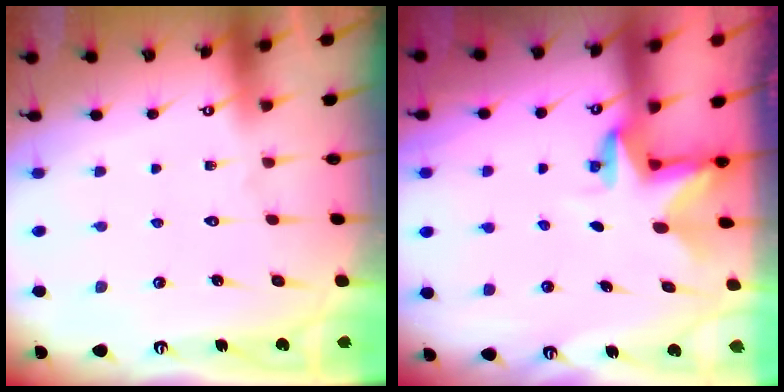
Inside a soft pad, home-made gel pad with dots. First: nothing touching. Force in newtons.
{"total": 2.8, "press": 2.8, "slide": 0.1}